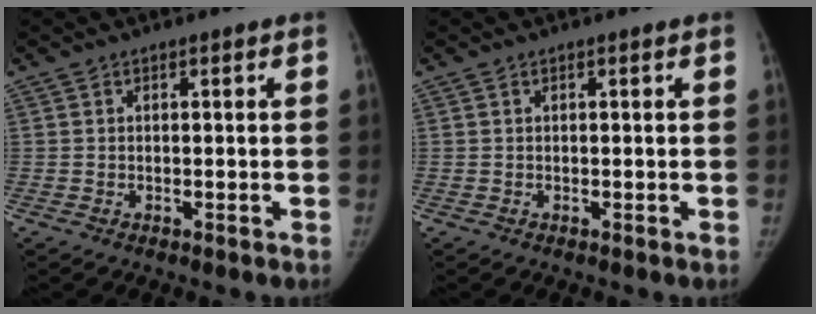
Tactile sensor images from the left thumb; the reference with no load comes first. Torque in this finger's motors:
{"motor_torque": [0.04, 0.06, -0.25, 0.09, 0.07]}